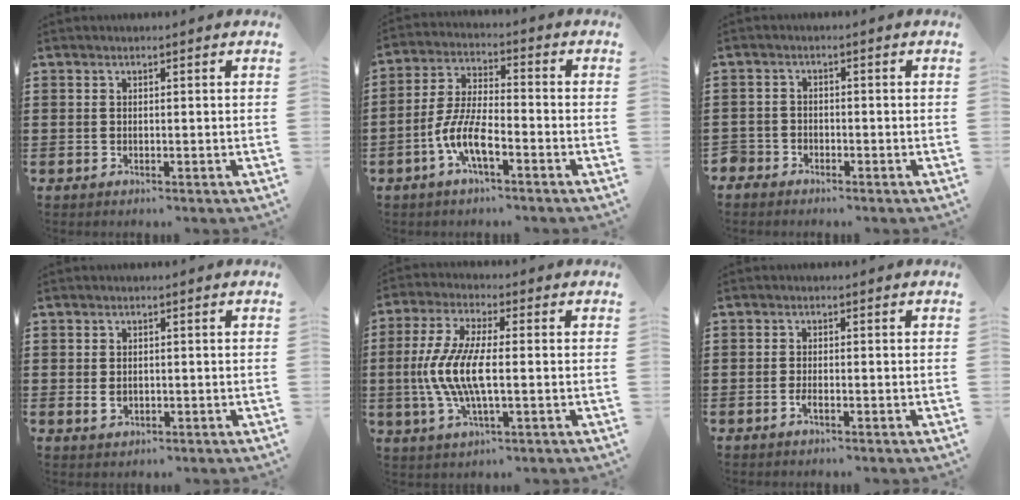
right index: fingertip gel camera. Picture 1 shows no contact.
{"total": 7.7, "force": [-3.8, 2.4, 6.3], "torque": [-0.151, -0.011, -0.076]}
{"total": 2.2, "force": [-1.9, 1.1, -0.1], "torque": [-0.012, -0.002, -0.046]}
{"total": 1.5, "force": [0.0, 1.1, 1.0], "torque": [-0.021, 0.004, -0.001]}
{"total": 9.0, "force": [-1.3, 2.6, 8.5], "torque": [-0.196, -0.017, -0.032]}
{"total": 1.3, "force": [-0.6, 0.3, 1.1], "torque": [-0.031, -0.008, -0.011]}